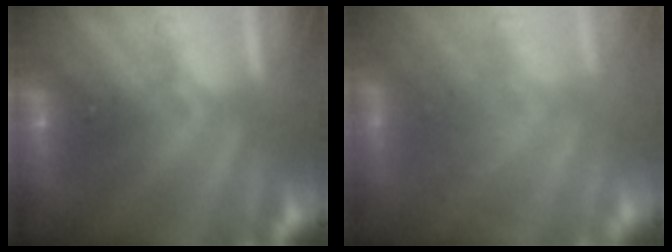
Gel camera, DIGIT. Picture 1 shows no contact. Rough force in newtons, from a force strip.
{"total": 2.8}